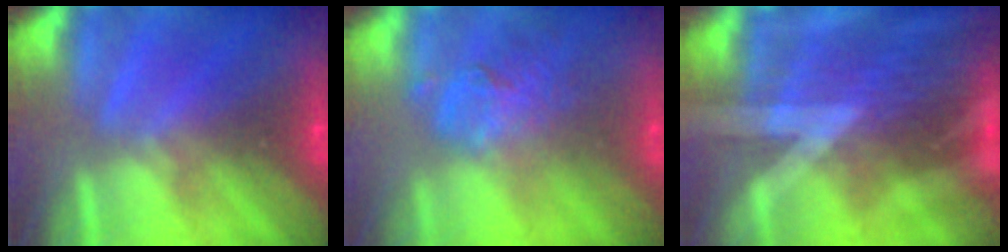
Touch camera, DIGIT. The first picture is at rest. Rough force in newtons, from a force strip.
{"total": 1.8}
{"total": 3.0}